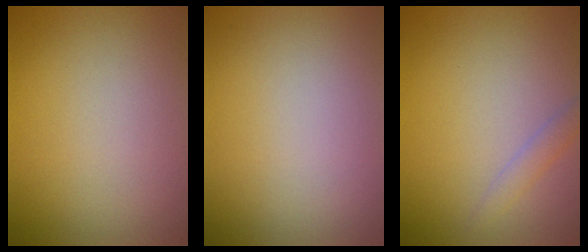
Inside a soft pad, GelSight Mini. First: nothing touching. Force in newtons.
{"total": 0.0}
{"total": 1.3, "press": 1.3, "slide": 0.1}